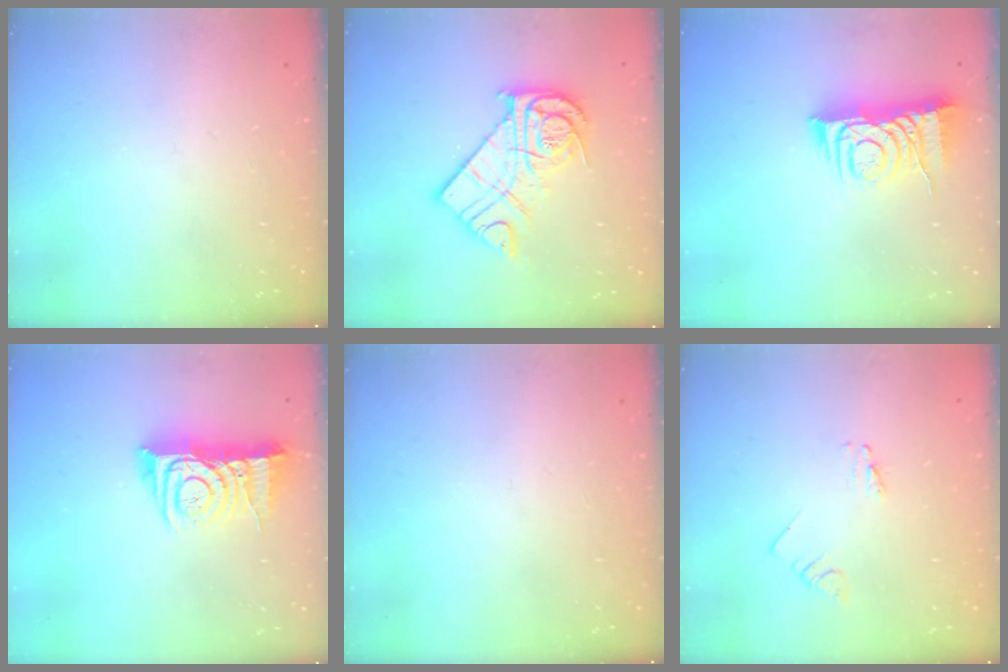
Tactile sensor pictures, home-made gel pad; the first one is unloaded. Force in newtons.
{"total": 14.8, "press": 14.7, "slide": 1.2}
{"total": 8.7, "press": 8.7, "slide": 1.0}
{"total": 11.0, "press": 10.9, "slide": 1.6}
{"total": 0.0}
{"total": 0.8, "press": 0.8, "slide": 0.0}